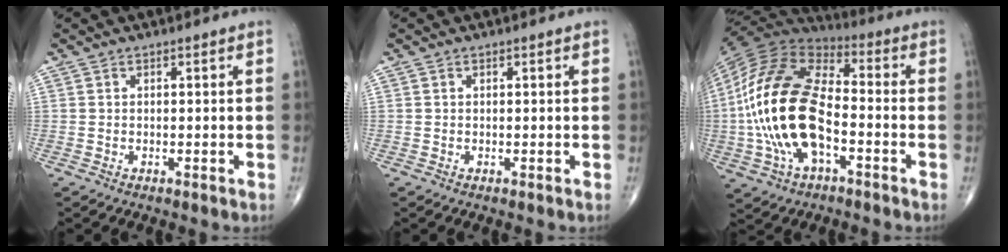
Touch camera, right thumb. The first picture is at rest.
{"total": 0.0}
{"total": 22.5, "force": [-3.8, 11.7, 18.8], "torque": [-0.379, 0.023, -0.074]}